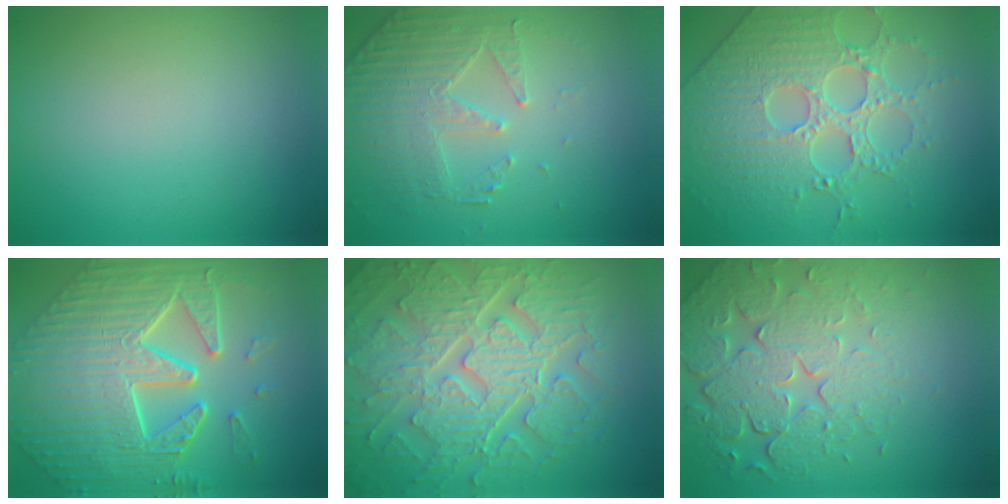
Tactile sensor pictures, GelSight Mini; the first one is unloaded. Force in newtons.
{"total": 4.9, "press": 3.7, "slide": 3.2}
{"total": 5.2, "press": 5.1, "slide": 1.2}
{"total": 10.6, "press": 7.3, "slide": 7.6}
{"total": 10.5, "press": 7.0, "slide": 7.8}
{"total": 8.0, "press": 5.7, "slide": 5.7}